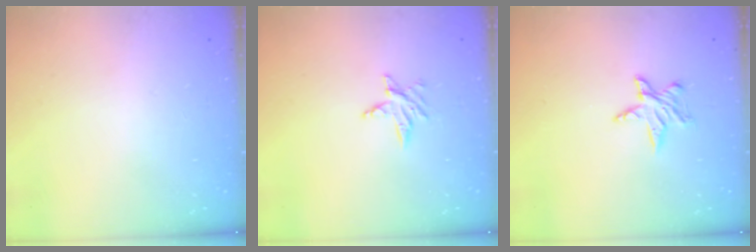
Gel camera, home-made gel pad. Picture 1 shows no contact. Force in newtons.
{"total": 4.0, "press": 3.9, "slide": 0.5}
{"total": 5.6, "press": 5.6, "slide": 0.4}